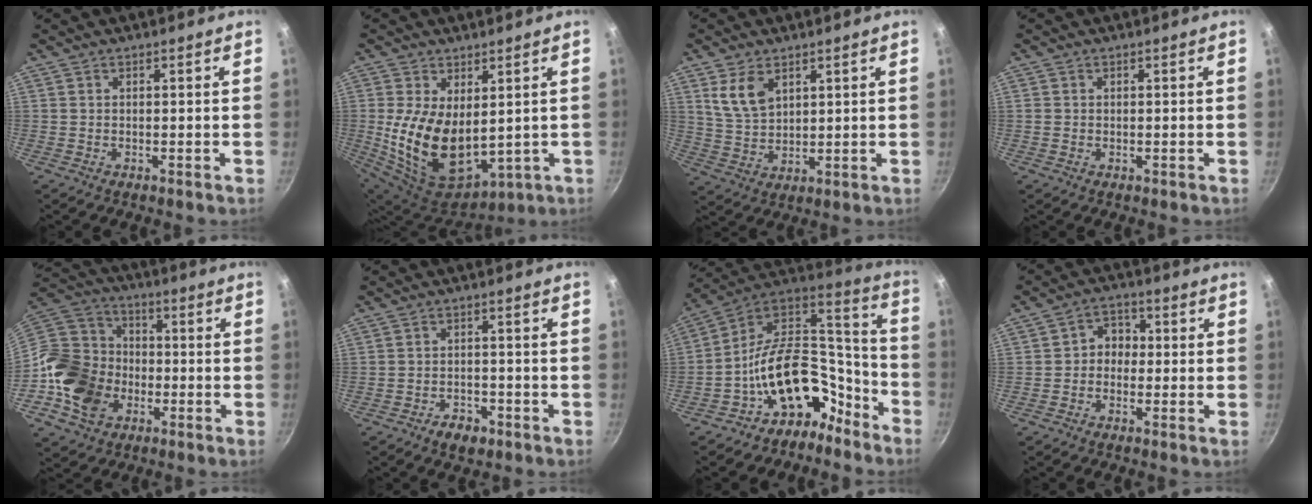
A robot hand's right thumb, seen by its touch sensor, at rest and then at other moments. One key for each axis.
{"total": 16.7, "fx": 1.1, "fy": 9.9, "fz": 13.4, "tx": -0.243, "ty": -0.033, "tz": 0.049}
{"total": 7.6, "fx": 3.7, "fy": 4.6, "fz": 4.8, "tx": -0.079, "ty": -0.021, "tz": 0.081}
{"total": 0.6, "fx": 0.0, "fy": 0.6, "fz": 0.2, "tx": -0.001, "ty": -0.002, "tz": -0.001}
{"total": 18.3, "fx": -5.5, "fy": 14.7, "fz": 9.4, "tx": -0.173, "ty": 0.043, "tz": -0.106}
{"total": 4.4, "fx": -2.8, "fy": 2.6, "fz": 2.0, "tx": -0.023, "ty": 0.022, "tz": -0.039}
{"total": 19.2, "fx": -9.8, "fy": 12.5, "fz": 10.8, "tx": -0.117, "ty": 0.104, "tz": -0.158}
{"total": 4.9, "fx": -0.5, "fy": 4.1, "fz": 2.6, "tx": -0.005, "ty": 0.019, "tz": -0.020}